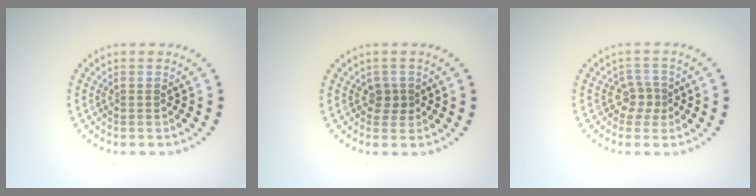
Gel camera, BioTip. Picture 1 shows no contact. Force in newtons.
{"total": 1.3, "press": 1.1, "slide": 0.7}
{"total": 2.0, "press": 1.5, "slide": 1.4}